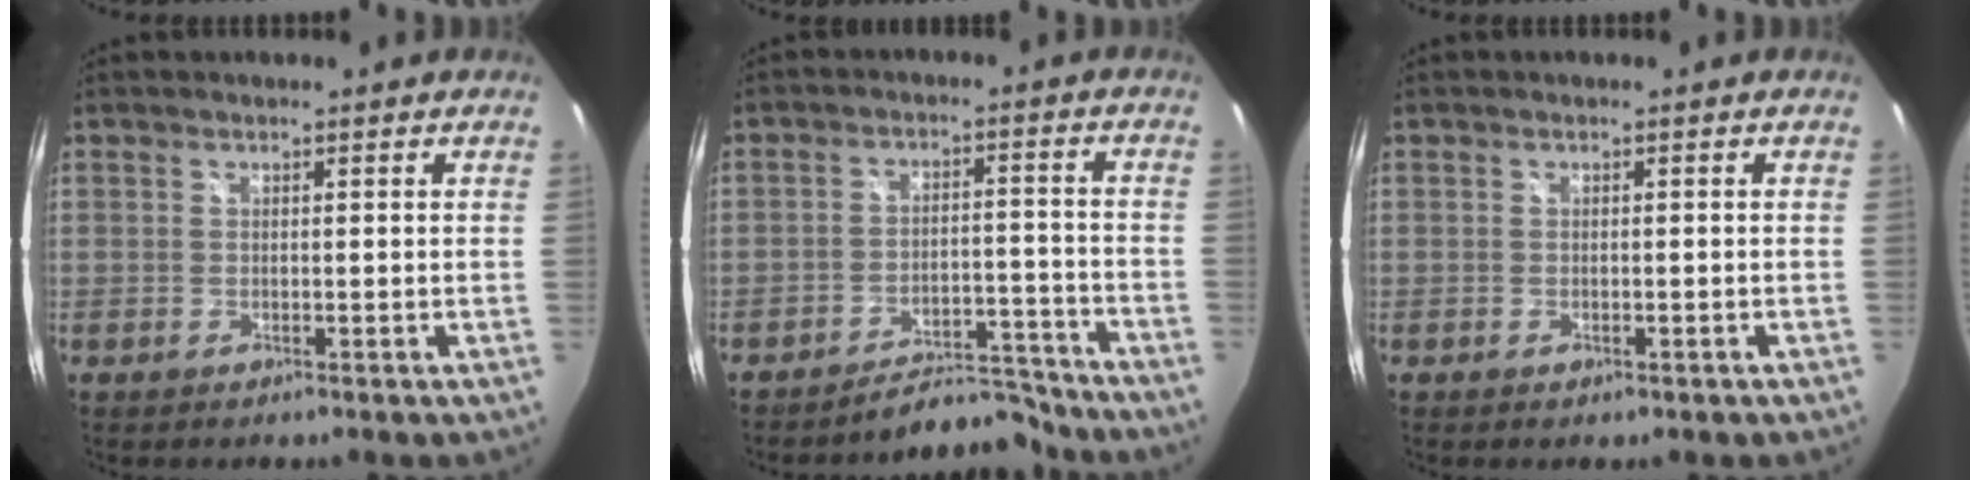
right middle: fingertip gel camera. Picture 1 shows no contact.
{"total": 8.6, "force": [-8.4, 1.6, 0.6], "torque": [-0.016, 0.027, -0.116]}
{"total": 0.7, "force": [-0.4, 0.4, 0.4], "torque": [-0.005, -0.001, -0.007]}